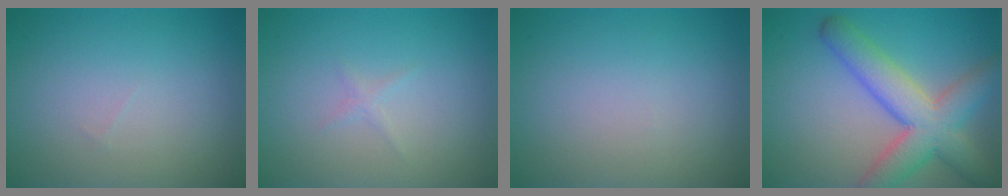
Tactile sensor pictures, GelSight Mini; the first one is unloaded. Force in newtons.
{"total": 0.6, "press": 0.6, "slide": 0.0}
{"total": 0.0}
{"total": 7.5, "press": 7.5, "slide": 0.4}